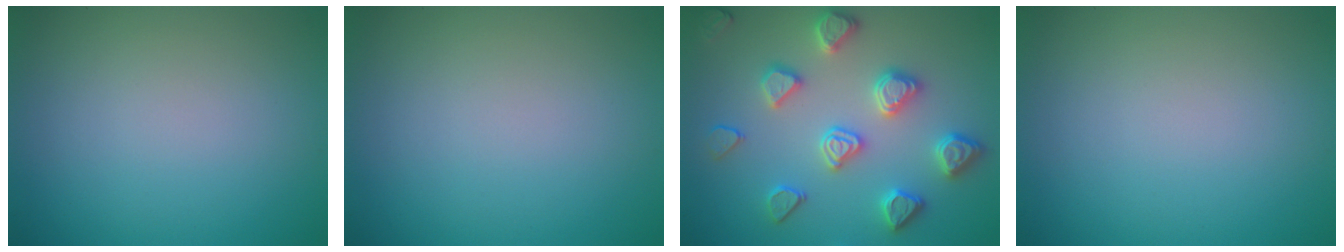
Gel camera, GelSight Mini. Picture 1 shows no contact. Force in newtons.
{"total": 0.0}
{"total": 4.4, "press": 4.3, "slide": 0.7}
{"total": 0.0}